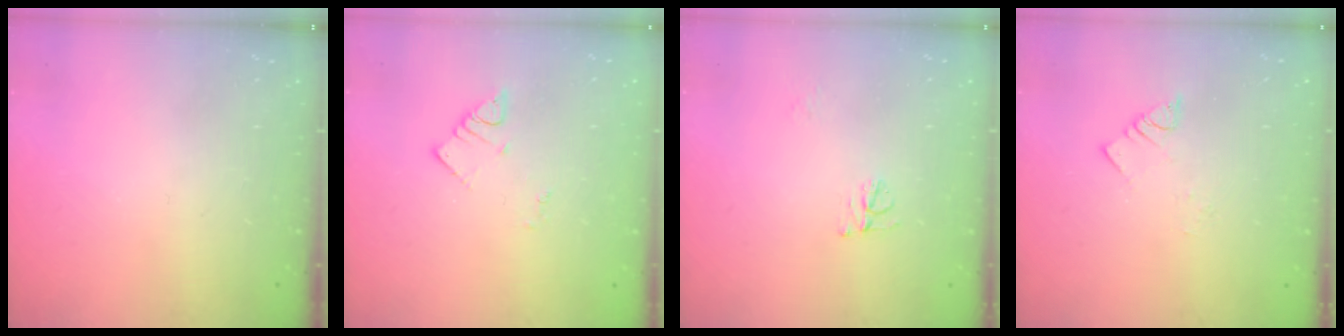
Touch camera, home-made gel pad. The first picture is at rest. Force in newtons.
{"total": 2.7, "press": 2.7, "slide": 0.4}
{"total": 4.7, "press": 4.6, "slide": 0.4}
{"total": 2.8, "press": 2.8, "slide": 0.3}